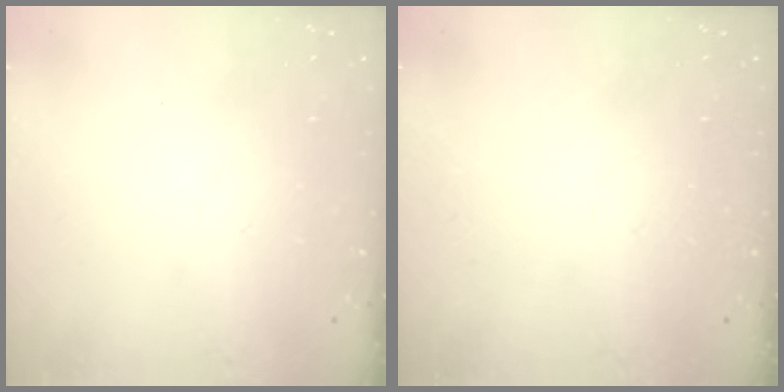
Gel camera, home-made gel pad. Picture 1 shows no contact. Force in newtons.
{"total": 0.0}